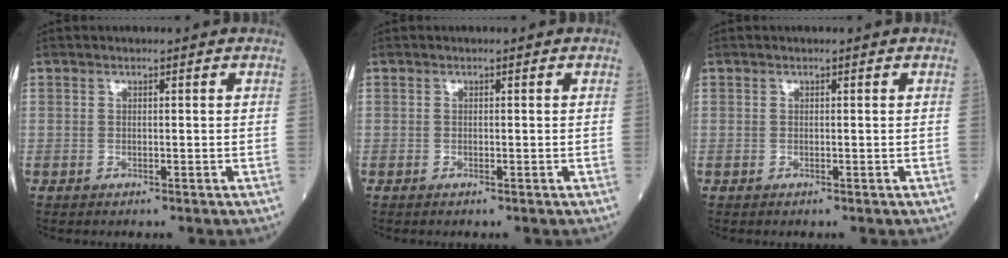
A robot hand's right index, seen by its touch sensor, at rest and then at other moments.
{"total": 0.0}
{"total": 0.0}